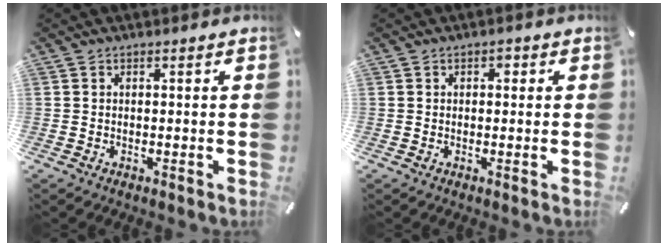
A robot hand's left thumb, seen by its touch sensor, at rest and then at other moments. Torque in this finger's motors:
{"motor_torque": [0.01, 0.21, -0.13, -0.33, 0.00]}